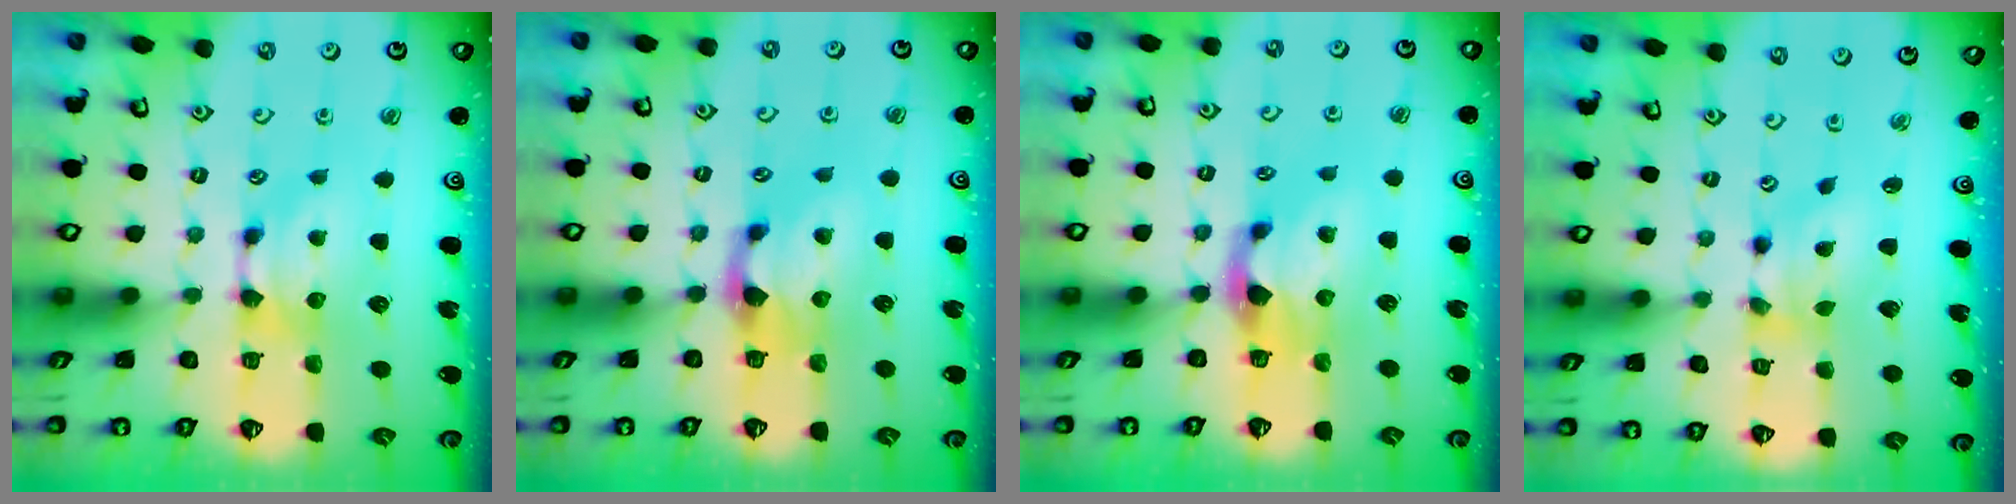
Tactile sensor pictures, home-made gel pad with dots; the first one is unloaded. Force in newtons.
{"total": 1.6, "press": 1.2, "slide": 1.1}
{"total": 2.2, "press": 1.8, "slide": 1.3}
{"total": 3.2, "press": 2.7, "slide": 1.8}